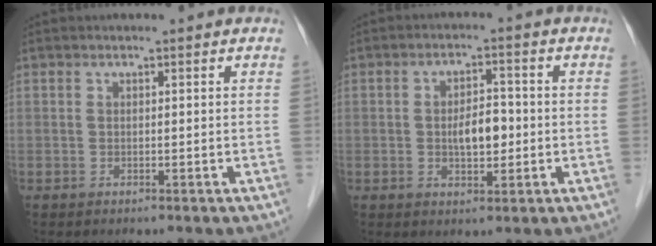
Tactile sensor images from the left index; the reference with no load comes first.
{"total": 5.0, "force": [-0.9, 2.2, 4.4], "torque": [-0.077, 0.000, -0.015]}